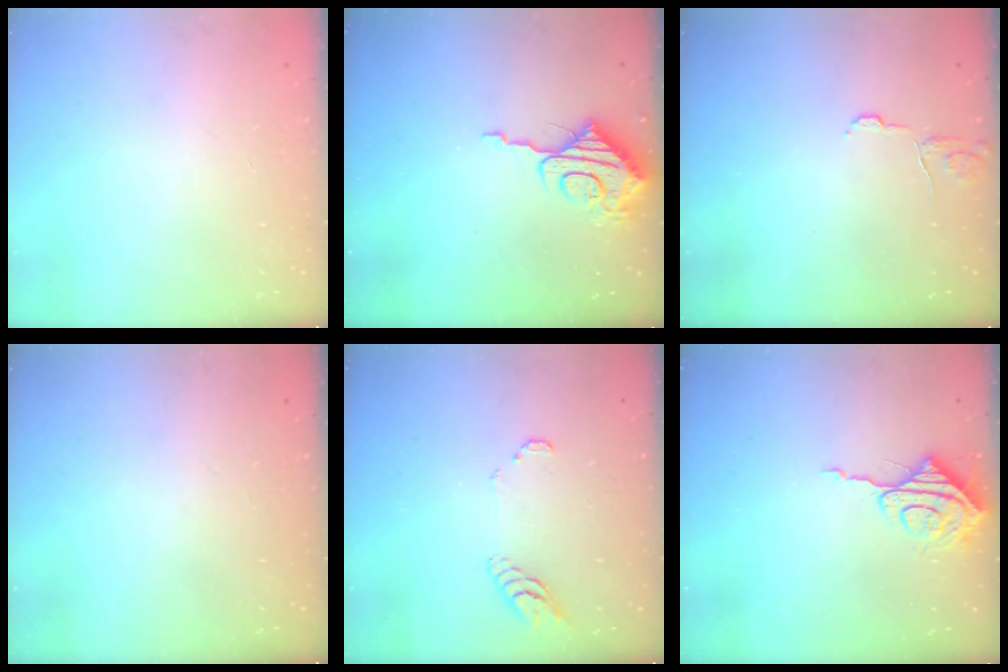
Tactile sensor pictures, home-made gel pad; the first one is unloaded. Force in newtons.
{"total": 10.2, "press": 10.2, "slide": 0.8}
{"total": 6.0, "press": 6.0, "slide": 0.4}
{"total": 0.0}
{"total": 5.4, "press": 5.4, "slide": 0.4}
{"total": 8.0, "press": 8.0, "slide": 0.7}